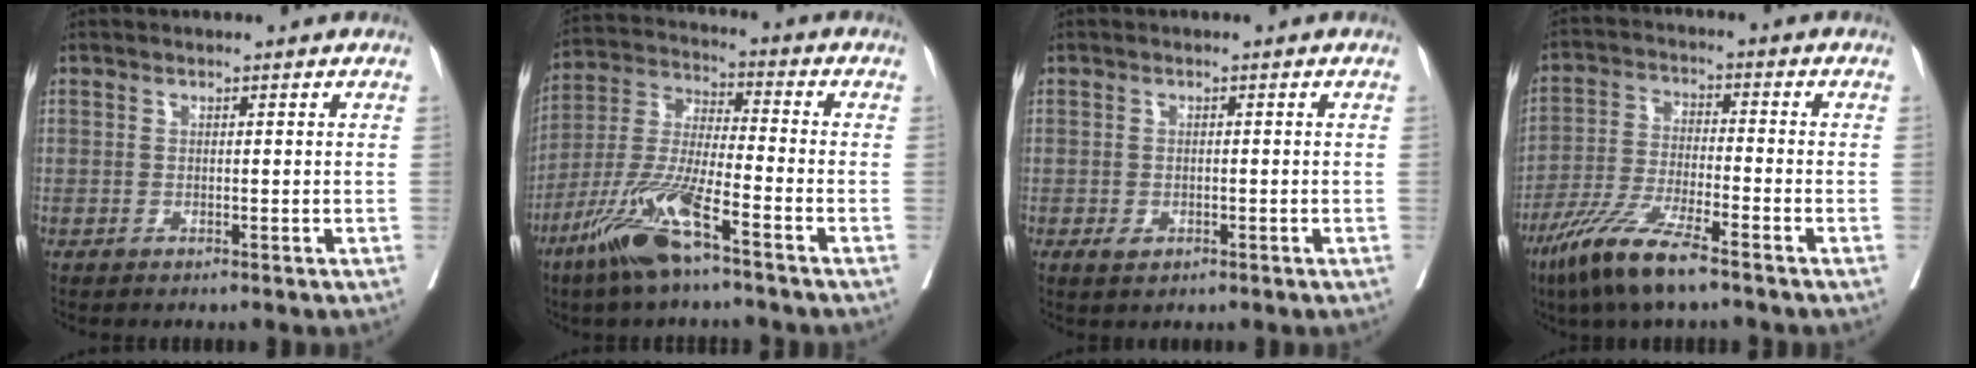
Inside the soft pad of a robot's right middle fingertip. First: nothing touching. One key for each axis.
{"total": 12.8, "fx": -7.7, "fy": 1.4, "fz": 10.1, "tx": -0.219, "ty": -0.025, "tz": -0.153}
{"total": 1.7, "fx": -0.7, "fy": 1.1, "fz": 1.1, "tx": -0.016, "ty": 0.001, "tz": -0.004}
{"total": 10.1, "fx": -7.0, "fy": 0.9, "fz": 7.3, "tx": -0.153, "ty": -0.027, "tz": -0.136}